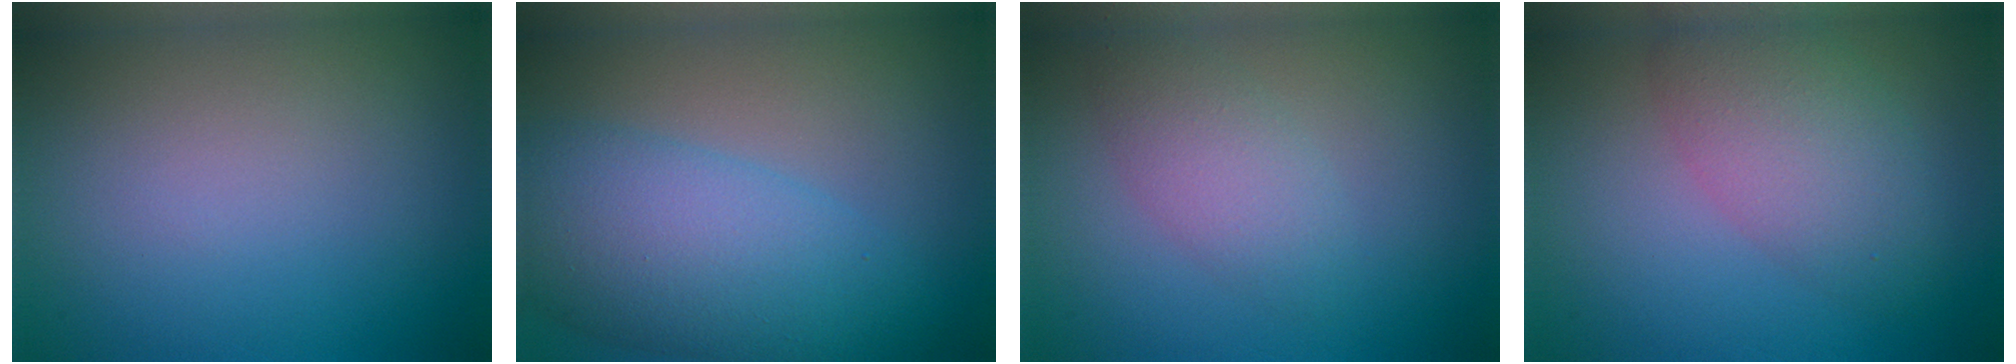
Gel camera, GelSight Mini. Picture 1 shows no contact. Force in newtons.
{"total": 8.0, "press": 8.0, "slide": 0.1}
{"total": 2.7, "press": 2.7, "slide": 0.1}
{"total": 5.2, "press": 5.2, "slide": 0.3}